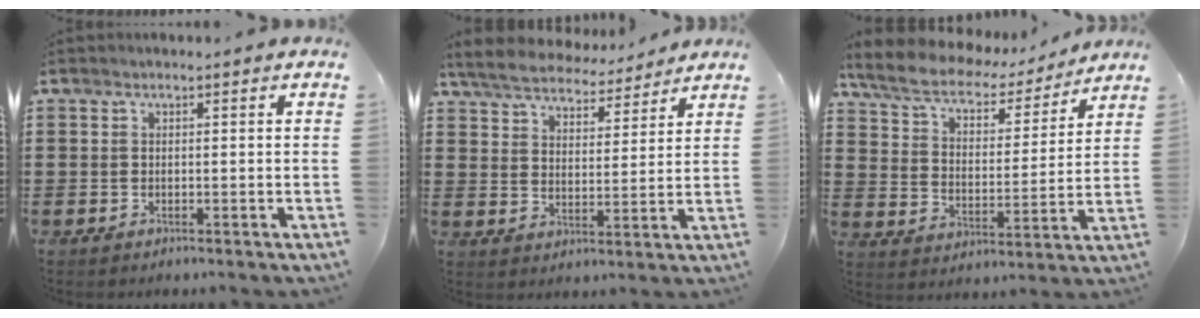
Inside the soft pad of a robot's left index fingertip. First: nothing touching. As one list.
[{"total": 5.7, "force": [5.5, 1.0, 1.1], "torque": [-0.050, -0.031, 0.096]}, {"total": 7.2, "force": [6.0, 2.2, 3.2], "torque": [-0.089, -0.031, 0.102]}]